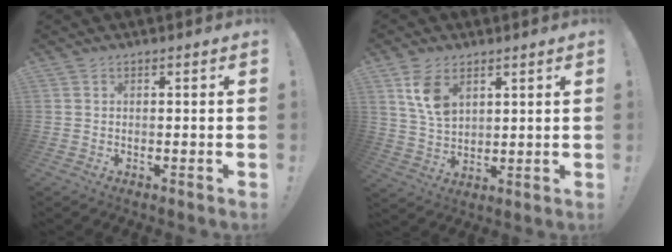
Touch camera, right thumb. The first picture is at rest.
{"total": 9.0, "force": [4.7, 5.6, 5.2], "torque": [-0.087, -0.014, 0.092]}